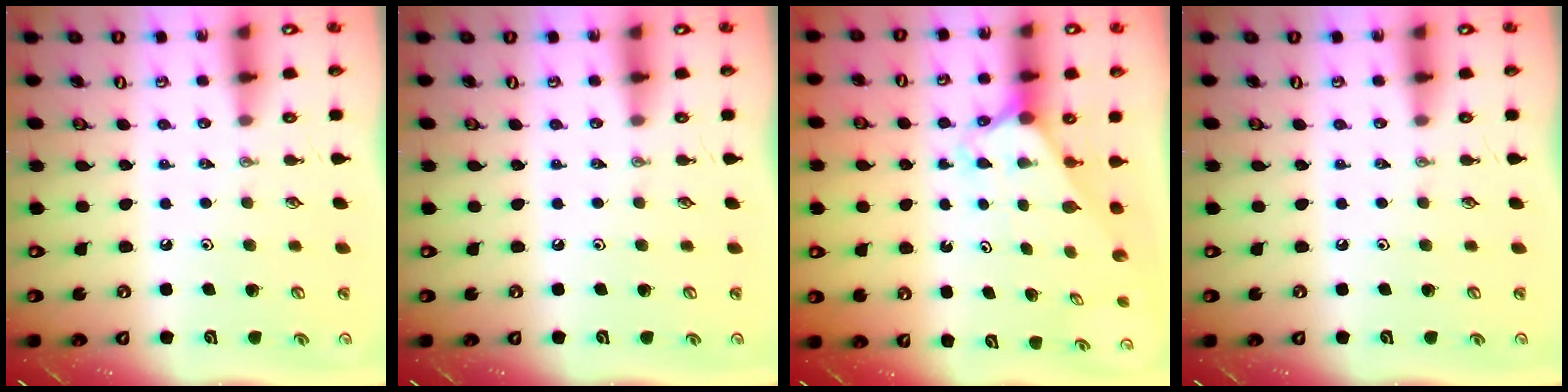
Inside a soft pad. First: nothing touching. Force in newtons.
{"total": 0.0}
{"total": 2.2, "press": 2.2, "slide": 0.2}
{"total": 0.0}